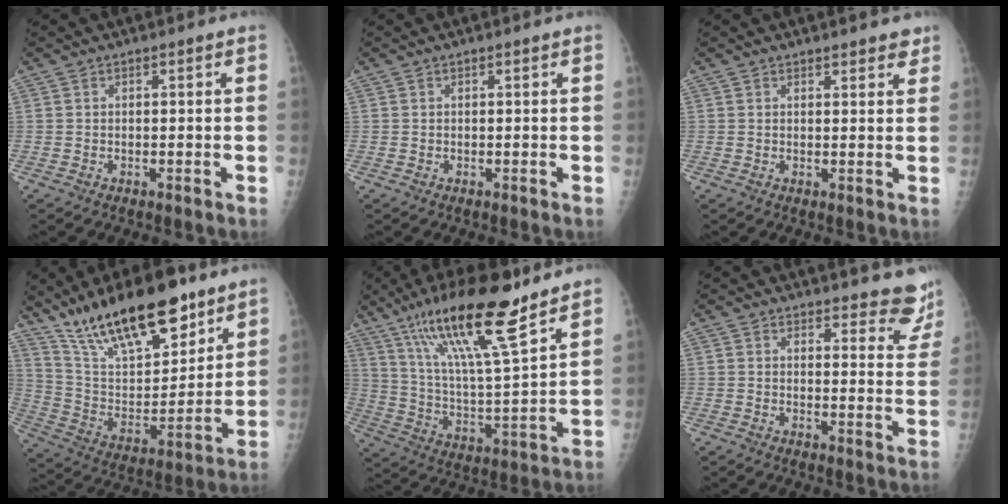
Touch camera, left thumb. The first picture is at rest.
{"total": 0.0}
{"total": 3.0, "force": [2.6, 1.1, 1.1], "torque": [0.010, -0.010, 0.028]}
{"total": 23.9, "force": [16.8, 8.7, 14.6], "torque": [-0.210, -0.059, 0.296]}
{"total": 21.0, "force": [14.1, 3.5, 15.2], "torque": [-0.260, -0.055, 0.253]}
{"total": 9.7, "force": [9.2, 2.7, 1.5], "torque": [0.027, -0.071, 0.081]}